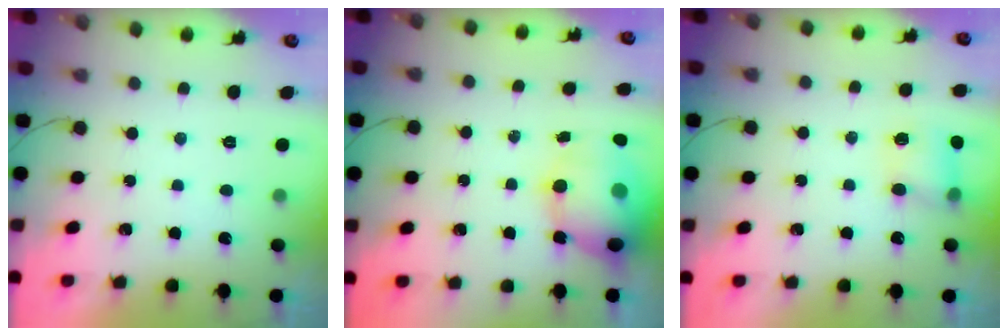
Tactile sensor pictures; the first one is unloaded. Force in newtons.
{"total": 16.2, "press": 15.6, "slide": 4.3}
{"total": 5.4, "press": 5.3, "slide": 0.6}